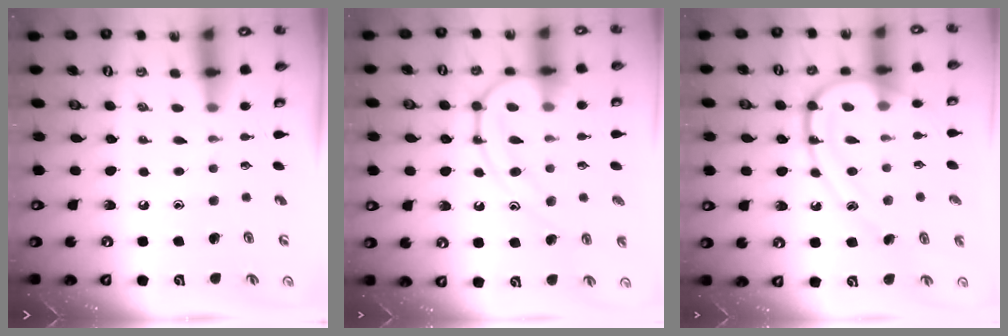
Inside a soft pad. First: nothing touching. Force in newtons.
{"total": 13.7, "press": 13.6, "slide": 0.8}
{"total": 15.4, "press": 15.4, "slide": 0.3}